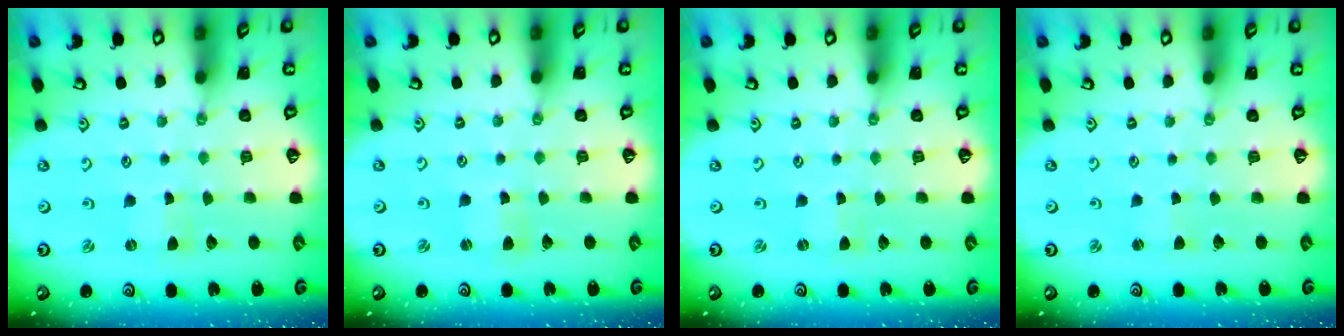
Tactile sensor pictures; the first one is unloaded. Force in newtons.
{"total": 1.5, "press": 1.4, "slide": 0.3}
{"total": 0.0}
{"total": 0.9, "press": 0.8, "slide": 0.2}